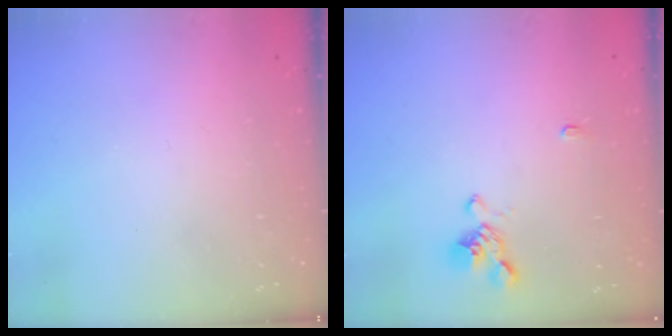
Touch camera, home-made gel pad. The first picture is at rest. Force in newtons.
{"total": 1.6, "press": 1.3, "slide": 0.9}